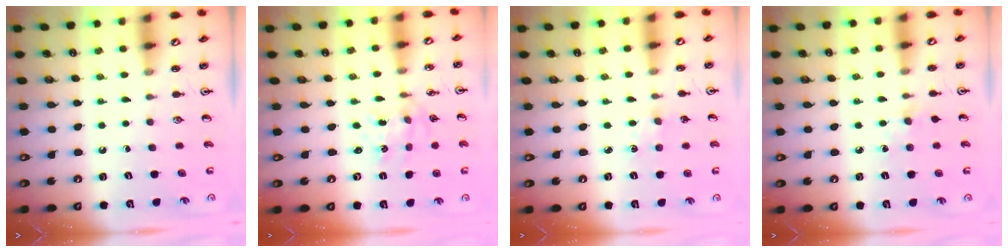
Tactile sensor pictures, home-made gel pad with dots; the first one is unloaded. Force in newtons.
{"total": 1.2, "press": 1.2, "slide": 0.2}
{"total": 1.7, "press": 1.6, "slide": 0.3}
{"total": 4.8, "press": 4.7, "slide": 0.7}